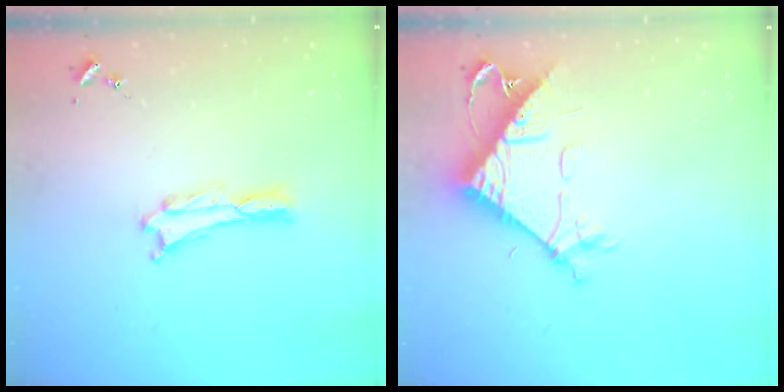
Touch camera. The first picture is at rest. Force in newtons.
{"total": 9.6, "press": 9.5, "slide": 1.0}